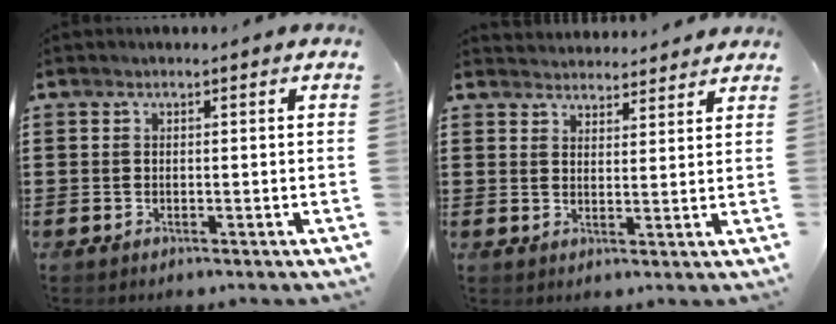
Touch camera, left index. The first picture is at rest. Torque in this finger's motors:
{"motor_torque": [1.08, -1.06, 0.36, 0.03]}